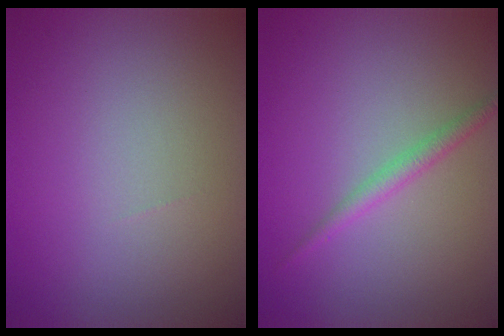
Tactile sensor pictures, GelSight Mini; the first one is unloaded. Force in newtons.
{"total": 1.6, "press": 1.6, "slide": 0.0}